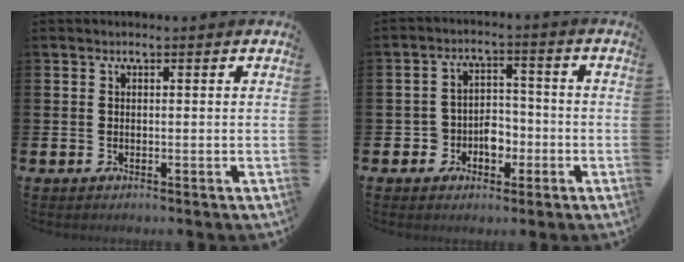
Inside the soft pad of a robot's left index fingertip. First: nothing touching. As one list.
[{"total": 4.4, "force": [-2.1, 3.5, 1.7], "torque": [-0.035, 0.006, -0.046]}]